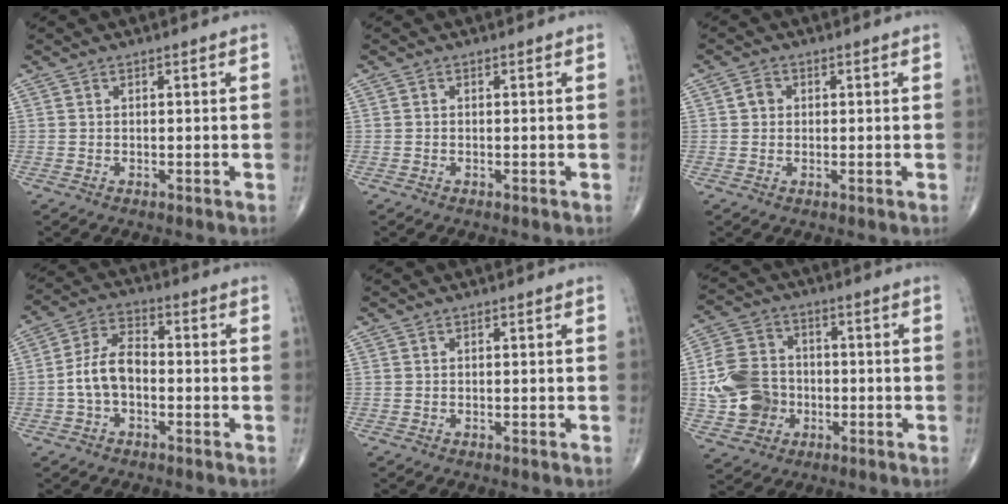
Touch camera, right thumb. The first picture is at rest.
{"total": 0.0}
{"total": 2.0, "force": [0.3, 1.8, 0.9], "torque": [-0.007, 0.002, 0.002]}
{"total": 7.8, "force": [-1.6, 4.6, 6.1], "torque": [-0.115, 0.029, -0.039]}
{"total": 0.0}
{"total": 12.3, "force": [-1.9, 10.4, 6.3], "torque": [-0.099, 0.016, -0.038]}